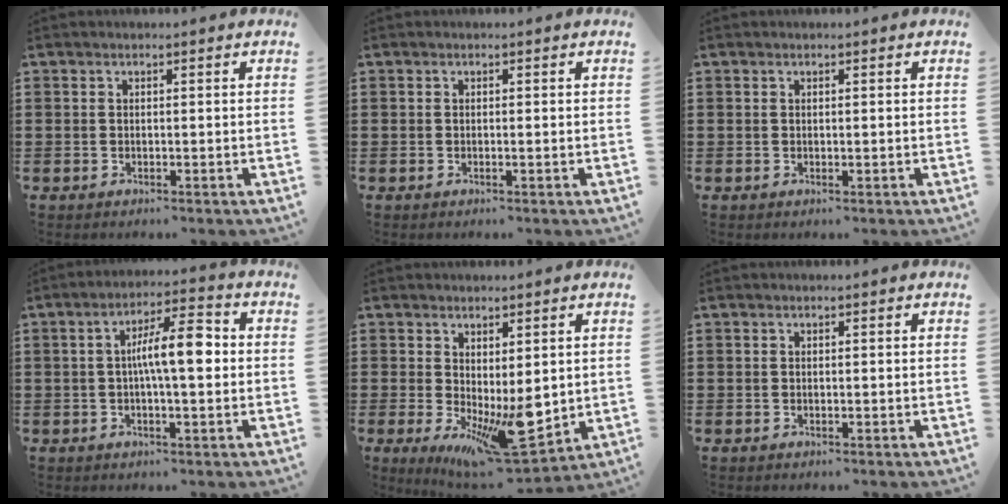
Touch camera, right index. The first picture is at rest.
{"total": 0.0}
{"total": 0.0}
{"total": 8.3, "force": [0.3, 2.2, 8.0], "torque": [-0.138, 0.006, 0.000]}
{"total": 9.0, "force": [-1.1, 3.5, 8.2], "torque": [-0.136, -0.021, -0.007]}
{"total": 0.0}